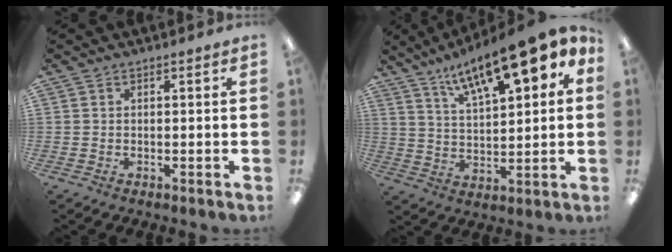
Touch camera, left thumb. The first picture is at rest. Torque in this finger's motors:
{"motor_torque": [0.56, 1.05, 1.62, -1.15, 0.14]}